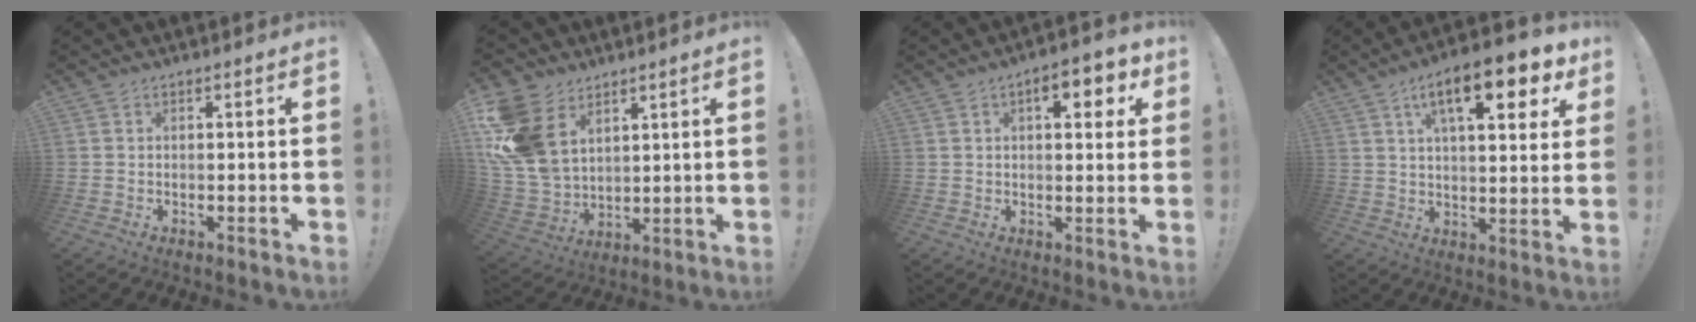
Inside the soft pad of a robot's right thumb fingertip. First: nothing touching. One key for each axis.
{"total": 17.6, "fx": 7.2, "fy": 12.5, "fz": 10.1, "tx": -0.216, "ty": -0.034, "tz": 0.142}
{"total": 8.2, "fx": 3.5, "fy": 3.4, "fz": 6.5, "tx": -0.074, "ty": -0.009, "tz": 0.052}
{"total": 16.2, "fx": 7.6, "fy": 5.4, "fz": 13.3, "tx": -0.195, "ty": -0.028, "tz": 0.115}